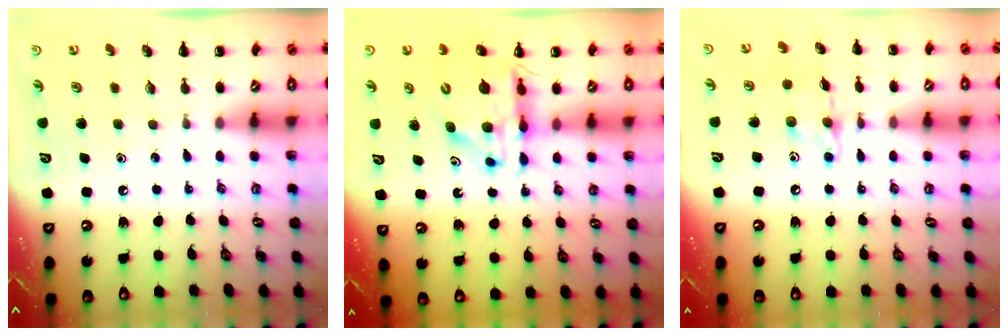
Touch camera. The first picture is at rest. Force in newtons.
{"total": 12.9, "press": 12.2, "slide": 3.9}
{"total": 9.6, "press": 9.6, "slide": 0.4}